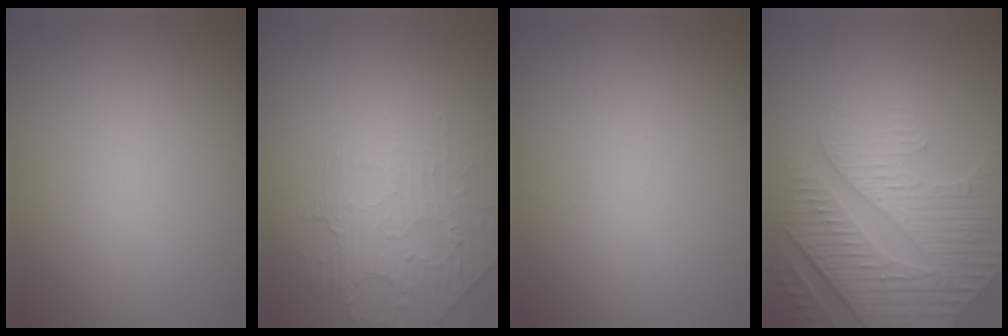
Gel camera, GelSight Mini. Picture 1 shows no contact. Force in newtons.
{"total": 2.1, "press": 1.2, "slide": 1.7}
{"total": 0.0}
{"total": 7.3, "press": 5.5, "slide": 4.7}